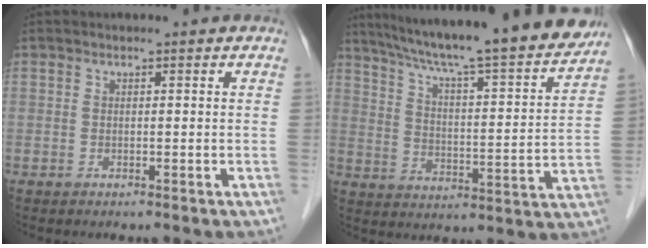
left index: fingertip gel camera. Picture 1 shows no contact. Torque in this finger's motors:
{"motor_torque": [0.43, -0.57, 0.95, 0.21]}